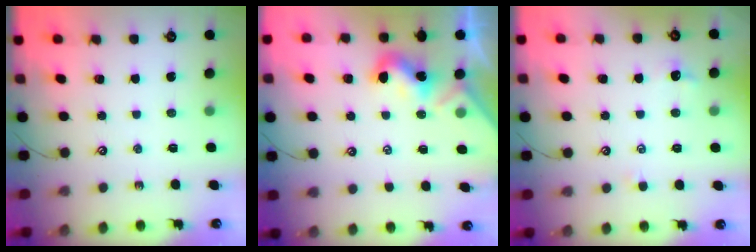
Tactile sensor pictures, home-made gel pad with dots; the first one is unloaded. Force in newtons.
{"total": 1.8, "press": 1.8, "slide": 0.5}
{"total": 0.9, "press": 0.8, "slide": 0.5}